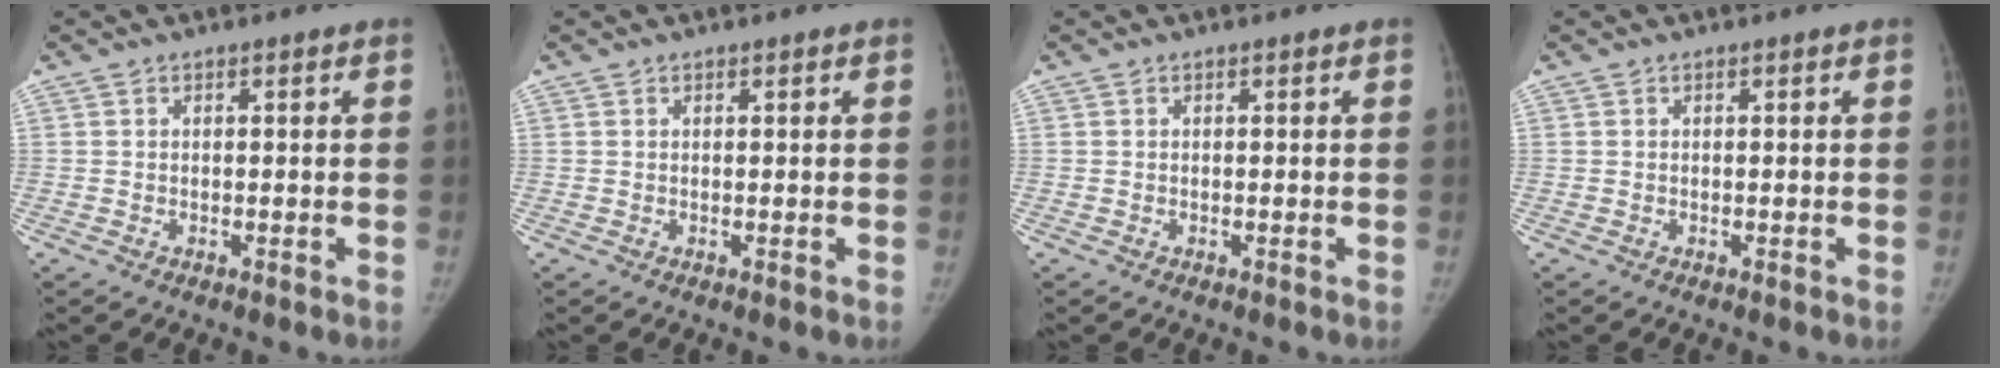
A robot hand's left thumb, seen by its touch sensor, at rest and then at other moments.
{"total": 0.0}
{"total": 0.0}
{"total": 0.0}